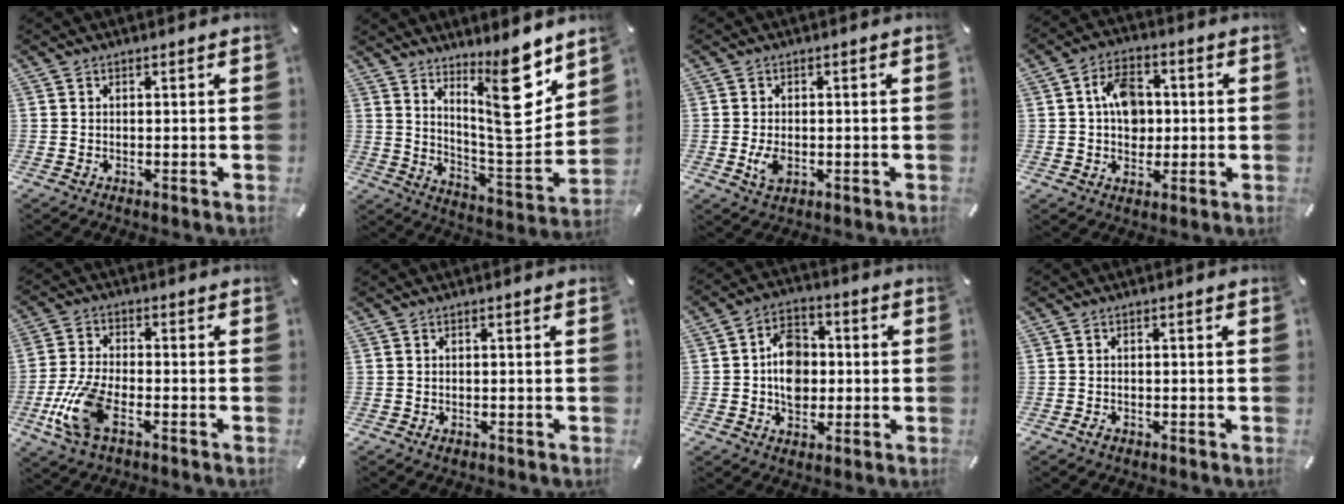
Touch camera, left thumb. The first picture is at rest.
{"total": 17.9, "force": [10.8, 5.7, 13.1], "torque": [-0.160, -0.092, 0.171]}
{"total": 3.8, "force": [-0.7, 2.3, 2.9], "torque": [-0.072, -0.006, -0.014]}
{"total": 8.8, "force": [0.7, 6.6, 5.7], "torque": [-0.096, 0.008, 0.012]}
{"total": 11.5, "force": [-4.4, 5.3, 9.2], "torque": [-0.207, -0.003, -0.080]}
{"total": 0.8, "force": [-0.5, 0.5, 0.4], "torque": [-0.007, 0.002, -0.010]}
{"total": 9.7, "force": [-0.6, 7.8, 5.6], "torque": [-0.089, 0.017, -0.007]}
{"total": 1.5, "force": [-1.0, 0.9, 0.7], "torque": [-0.014, 0.005, -0.020]}